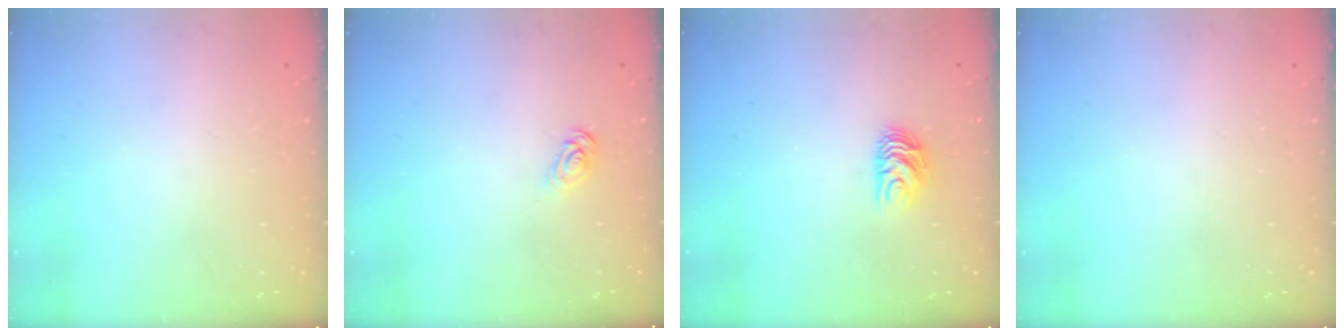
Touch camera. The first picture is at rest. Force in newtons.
{"total": 3.6, "press": 3.6, "slide": 0.4}
{"total": 6.7, "press": 6.6, "slide": 0.6}
{"total": 0.0}